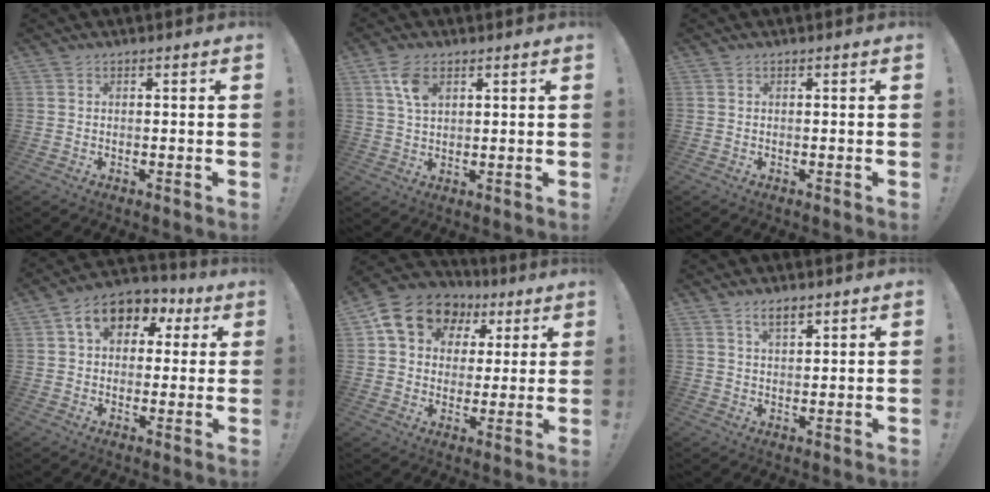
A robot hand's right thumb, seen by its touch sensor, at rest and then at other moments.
{"total": 6.5, "force": [3.1, 3.5, 4.6], "torque": [-0.080, -0.008, 0.058]}
{"total": 0.0}
{"total": 11.4, "force": [4.1, 8.2, 6.8], "torque": [-0.105, -0.003, 0.078]}
{"total": 14.5, "force": [6.7, 11.2, 6.4], "torque": [-0.102, -0.022, 0.129]}
{"total": 4.2, "force": [2.7, 1.6, 2.8], "torque": [-0.037, -0.014, 0.045]}